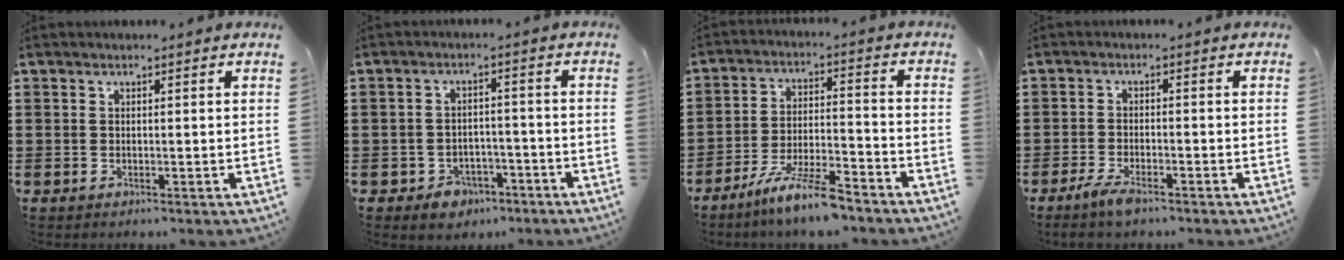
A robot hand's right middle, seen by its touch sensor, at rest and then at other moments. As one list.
[{"total": 3.6, "force": [-2.9, 2.0, 0.8], "torque": [-0.018, 0.009, -0.059]}, {"total": 8.5, "force": [-7.0, 0.8, 4.8], "torque": [-0.097, 0.000, -0.134]}, {"total": 3.4, "force": [-2.3, 0.7, 2.4], "torque": [-0.059, -0.005, -0.047]}]